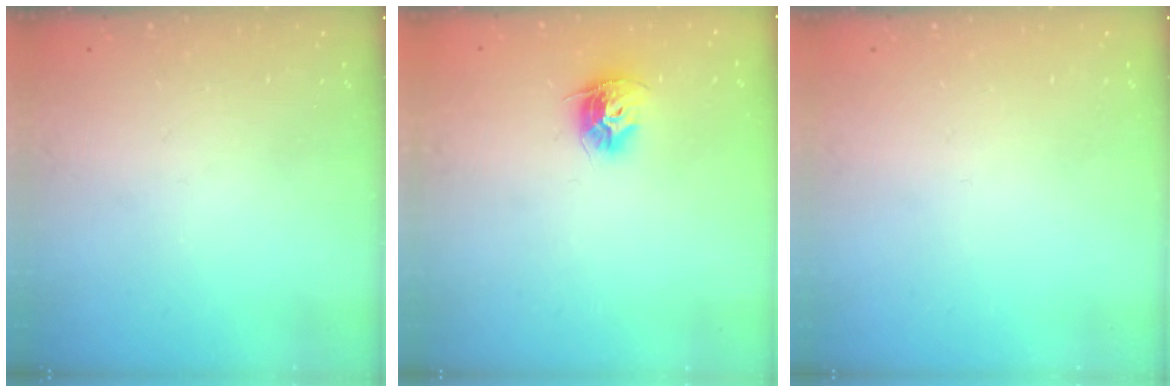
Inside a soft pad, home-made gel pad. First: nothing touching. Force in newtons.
{"total": 9.9, "press": 9.9, "slide": 0.5}
{"total": 0.0}